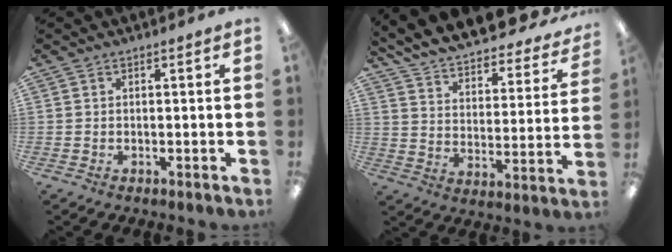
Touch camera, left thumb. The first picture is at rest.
{"total": 10.6, "force": [10.0, 2.0, 2.9], "torque": [-0.059, -0.090, 0.169]}